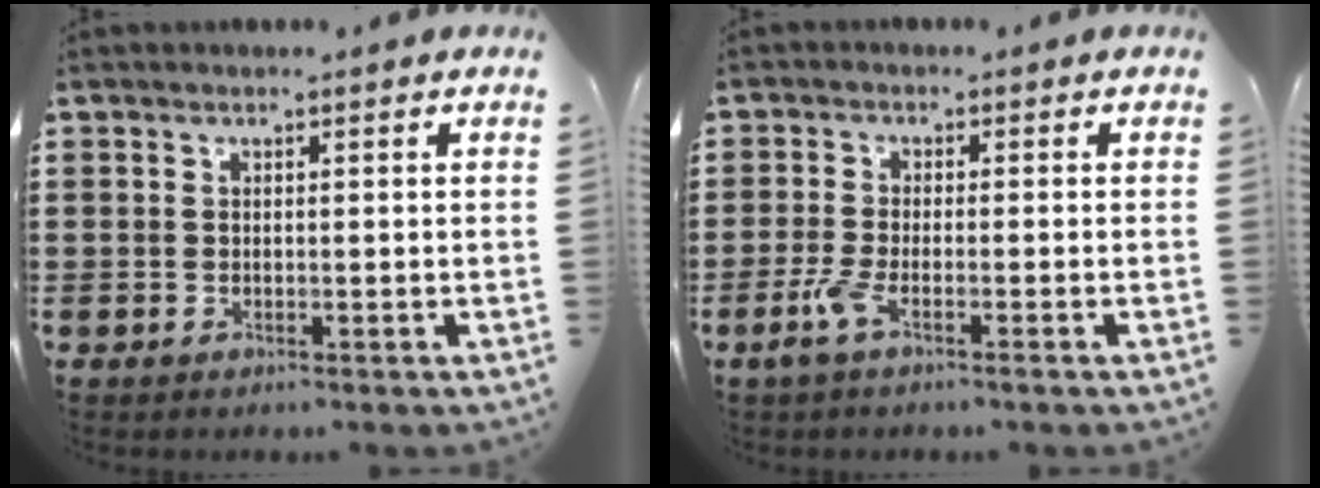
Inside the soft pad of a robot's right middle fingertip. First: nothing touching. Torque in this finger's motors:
{"motor_torque": [0.66, -0.56, 0.22, 0.07]}